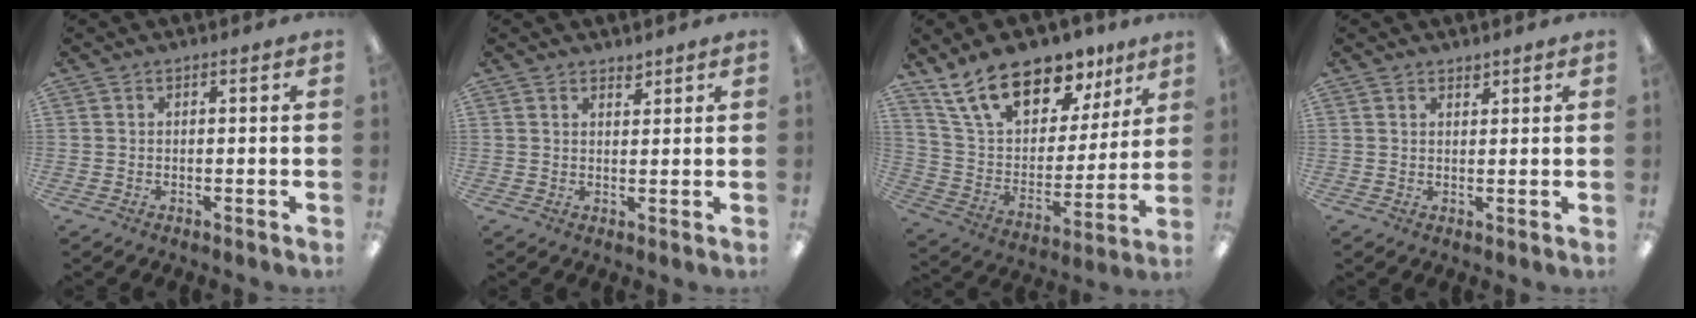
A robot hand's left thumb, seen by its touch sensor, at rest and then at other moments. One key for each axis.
{"total": 1.9, "fx": 1.8, "fy": 0.7, "fz": 0.2, "tx": 0.002, "ty": -0.008, "tz": 0.032}
{"total": 20.0, "fx": 14.2, "fy": 10.2, "fz": 9.7, "tx": -0.173, "ty": -0.086, "tz": 0.256}
{"total": 1.4, "fx": 1.3, "fy": 0.6, "fz": 0.1, "tx": 0.006, "ty": -0.005, "tz": 0.024}